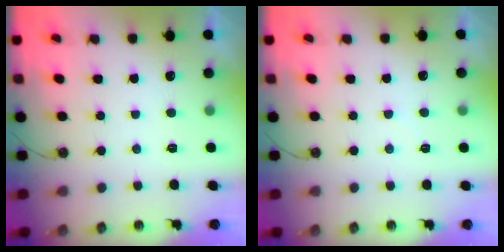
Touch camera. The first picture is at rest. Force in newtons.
{"total": 2.0, "press": 2.0, "slide": 0.3}